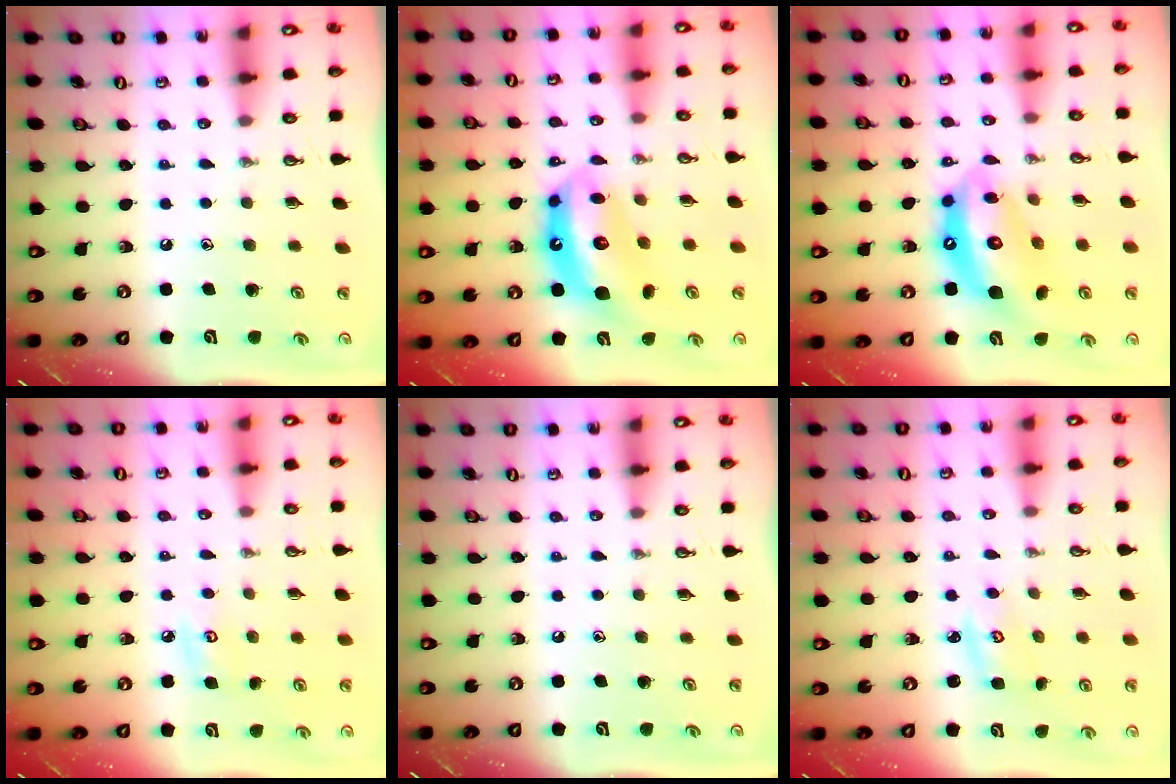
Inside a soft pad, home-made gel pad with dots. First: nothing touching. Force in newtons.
{"total": 14.2, "press": 14.1, "slide": 1.1}
{"total": 15.4, "press": 15.3, "slide": 1.8}
{"total": 6.7, "press": 6.6, "slide": 0.6}
{"total": 0.0}
{"total": 2.8, "press": 2.8, "slide": 0.2}